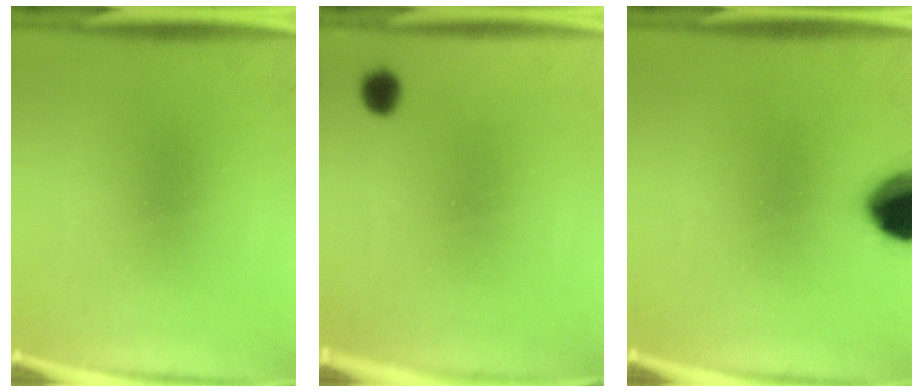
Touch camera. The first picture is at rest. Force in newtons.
{"total": 2.2}
{"total": 14.6}